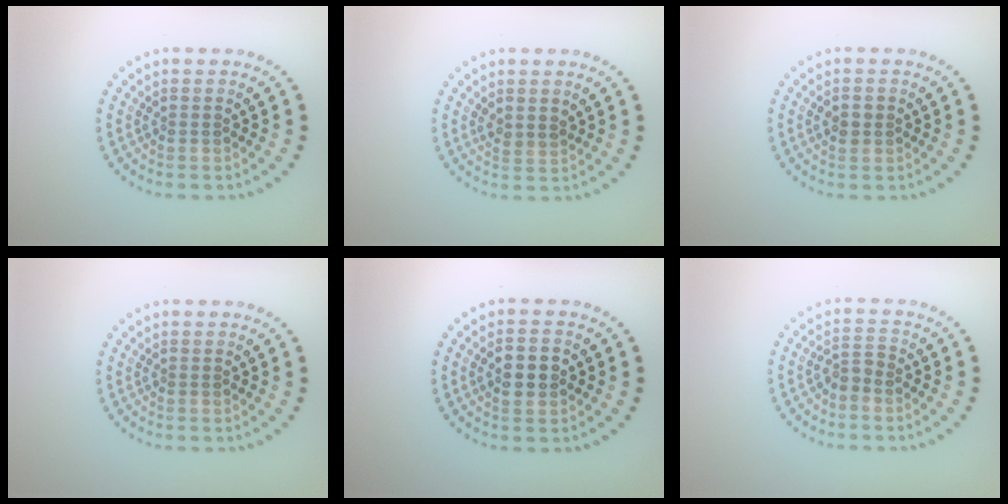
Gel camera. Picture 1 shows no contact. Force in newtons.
{"total": 1.4, "press": 1.2, "slide": 0.6}
{"total": 1.9, "press": 1.9, "slide": 0.1}
{"total": 0.0}
{"total": 2.8, "press": 2.8, "slide": 0.2}
{"total": 1.5, "press": 1.2, "slide": 0.9}